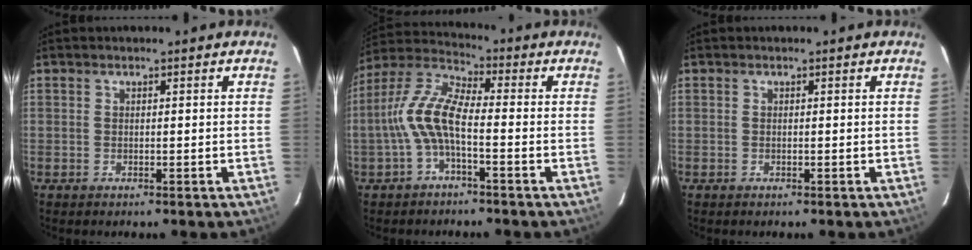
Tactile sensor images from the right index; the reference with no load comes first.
{"total": 9.4, "force": [-2.4, 3.0, 8.6], "torque": [-0.195, 0.015, -0.051]}
{"total": 0.0}